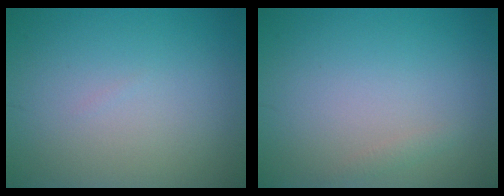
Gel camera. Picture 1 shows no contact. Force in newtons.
{"total": 0.6, "press": 0.6, "slide": 0.0}